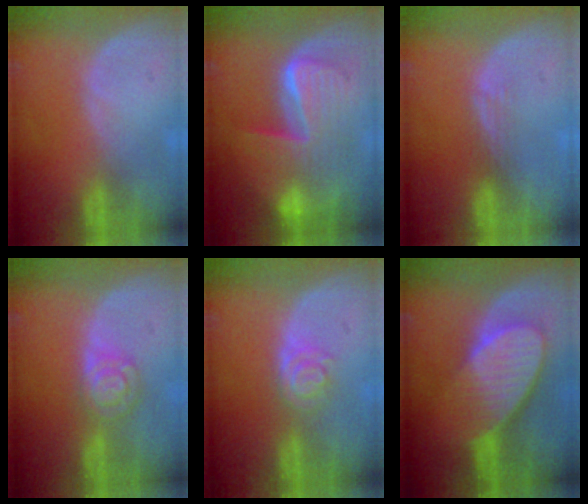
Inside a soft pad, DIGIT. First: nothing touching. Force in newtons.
{"total": 10.4, "press": 10.4, "slide": 0.9}
{"total": 1.5, "press": 1.2, "slide": 0.9}
{"total": 5.3, "press": 4.6, "slide": 2.6}
{"total": 4.1, "press": 3.6, "slide": 1.9}
{"total": 8.9, "press": 8.1, "slide": 3.7}